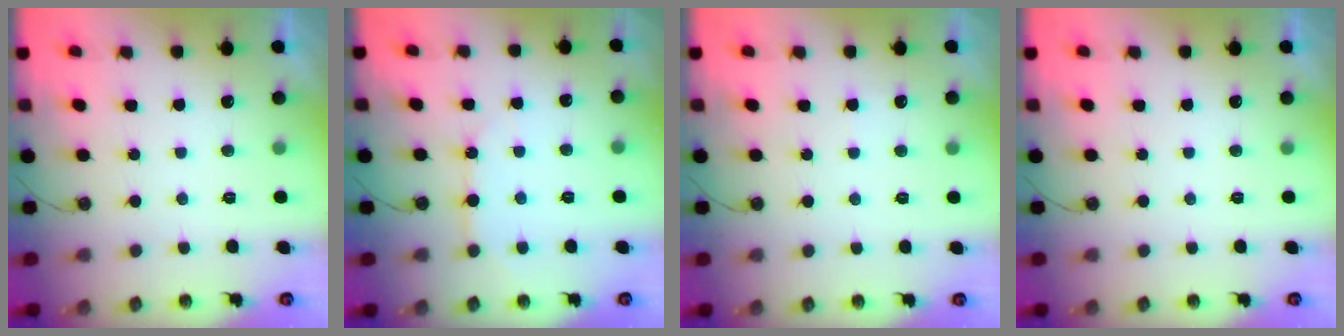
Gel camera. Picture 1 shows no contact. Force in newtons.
{"total": 6.5, "press": 6.5, "slide": 0.5}
{"total": 2.9, "press": 2.9, "slide": 0.3}
{"total": 0.0}